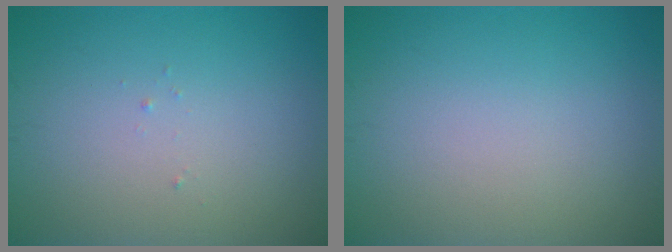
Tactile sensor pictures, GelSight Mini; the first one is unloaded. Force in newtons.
{"total": 0.0}